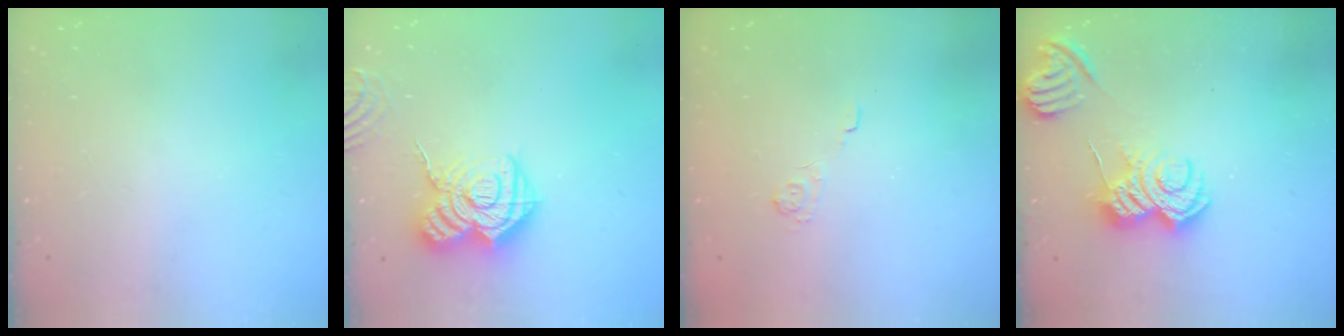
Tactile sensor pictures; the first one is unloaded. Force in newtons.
{"total": 17.2, "press": 17.2, "slide": 1.5}
{"total": 2.2, "press": 1.7, "slide": 1.4}
{"total": 8.2, "press": 8.2, "slide": 0.9}